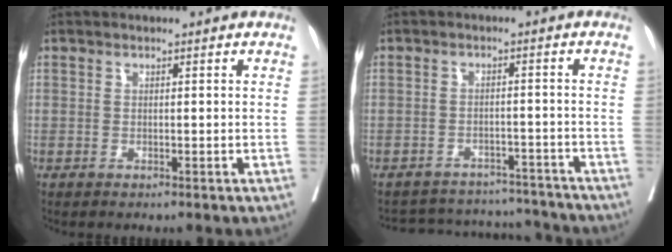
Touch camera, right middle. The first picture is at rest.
{"total": 10.7, "force": [-10.3, 2.8, 0.2], "torque": [0.001, 0.027, -0.130]}